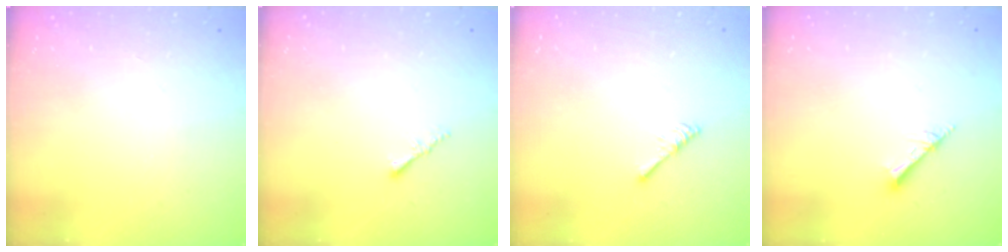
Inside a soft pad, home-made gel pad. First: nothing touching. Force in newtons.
{"total": 1.2, "press": 1.1, "slide": 0.4}
{"total": 2.5, "press": 2.5, "slide": 0.4}
{"total": 1.7, "press": 1.6, "slide": 0.1}